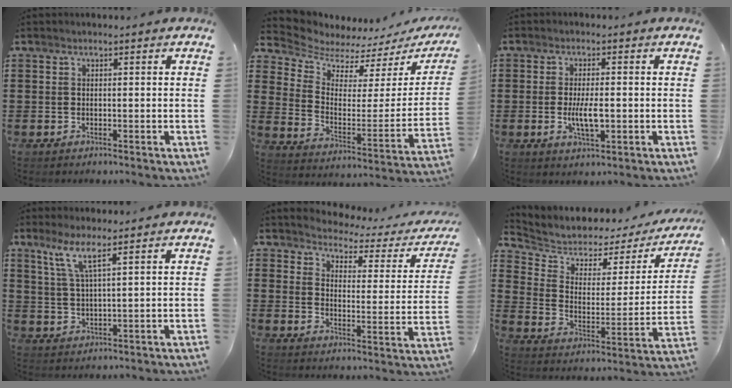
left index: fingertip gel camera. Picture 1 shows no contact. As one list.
[{"total": 5.1, "force": [4.8, 1.8, 0.2], "torque": [-0.041, -0.044, 0.082]}, {"total": 5.1, "force": [-0.8, 1.7, 4.7], "torque": [-0.088, 0.001, -0.015]}, {"total": 5.3, "force": [3.2, 0.5, 4.2], "torque": [-0.093, 0.001, 0.055]}, {"total": 2.5, "force": [2.4, 0.4, 0.4], "torque": [-0.028, -0.024, 0.032]}, {"total": 4.4, "force": [3.7, 2.4, 0.8], "torque": [-0.050, -0.024, 0.057]}]